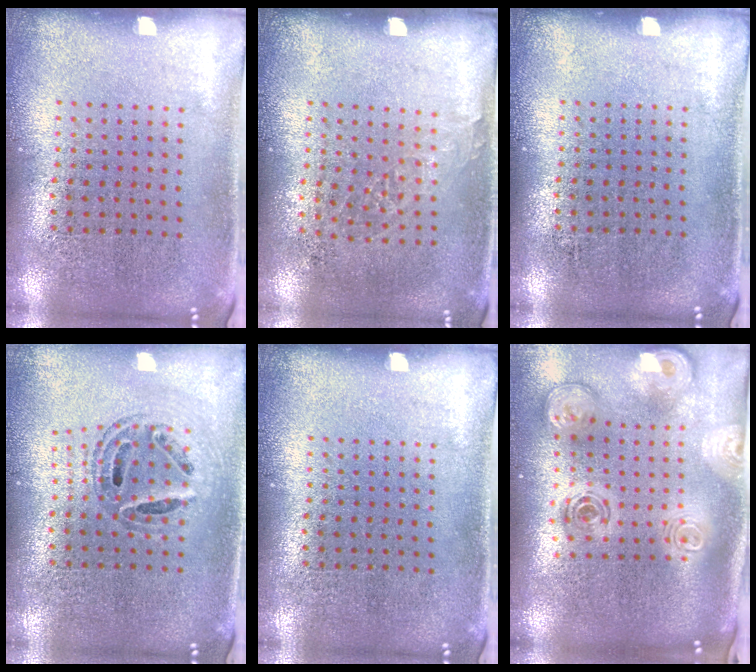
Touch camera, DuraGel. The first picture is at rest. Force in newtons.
{"total": 0.9, "press": 0.8, "slide": 0.4}
{"total": 0.0}
{"total": 0.8, "press": 0.7, "slide": 0.1}
{"total": 0.0}
{"total": 3.1, "press": 2.1, "slide": 2.3}